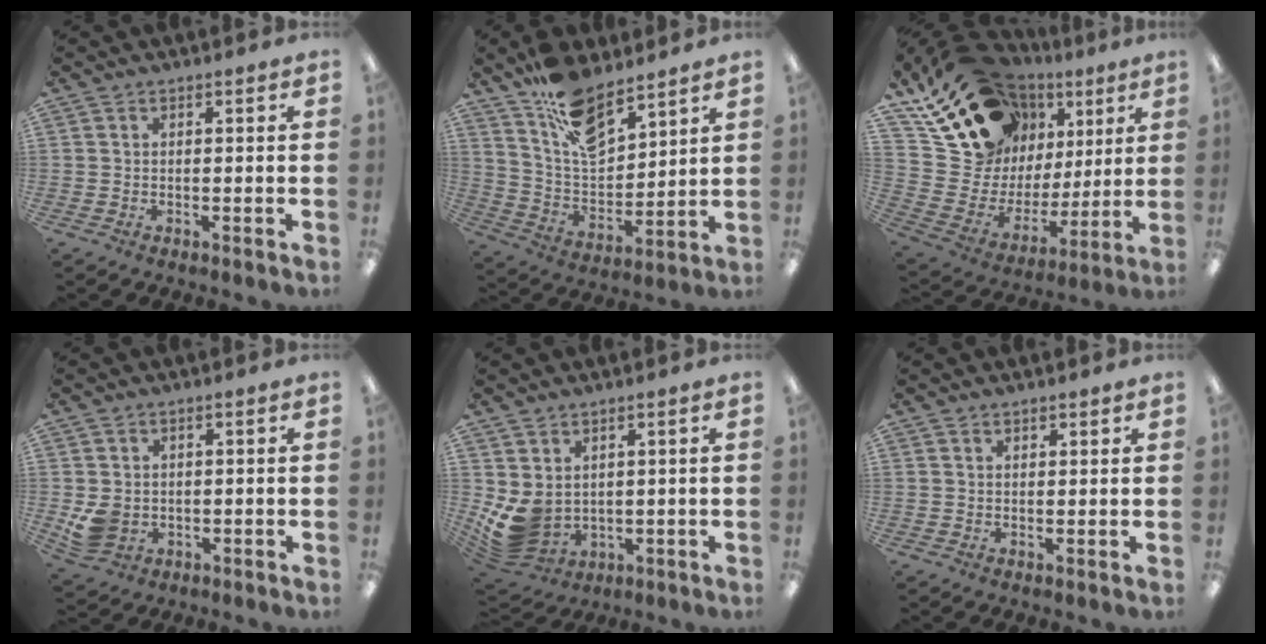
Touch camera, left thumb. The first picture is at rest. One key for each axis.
{"total": 13.6, "fx": 10.3, "fy": 5.7, "fz": 6.9, "tx": -0.132, "ty": -0.061, "tz": 0.191}
{"total": 20.7, "fx": 13.8, "fy": 13.5, "fz": 7.5, "tx": -0.146, "ty": -0.085, "tz": 0.277}
{"total": 5.1, "fx": -0.2, "fy": 4.3, "fz": 2.7, "tx": -0.054, "ty": 0.004, "tz": -0.002}
{"total": 7.3, "fx": 1.4, "fy": 5.5, "fz": 4.6, "tx": -0.128, "ty": -0.023, "tz": 0.032}
{"total": 1.2, "fx": 1.2, "fy": 0.3, "fz": 0.2, "tx": -0.004, "ty": -0.001, "tz": 0.022}